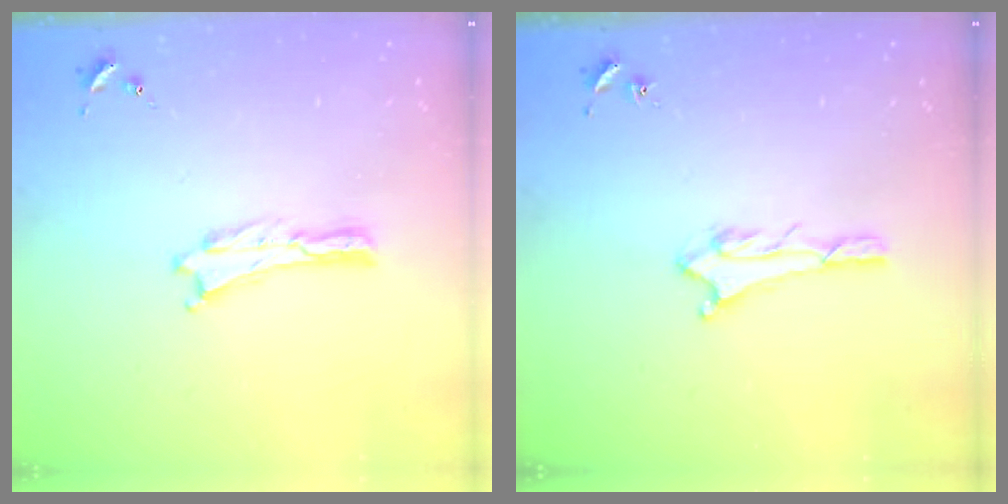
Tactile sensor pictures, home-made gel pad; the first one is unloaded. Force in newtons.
{"total": 1.6, "press": 1.6, "slide": 0.1}